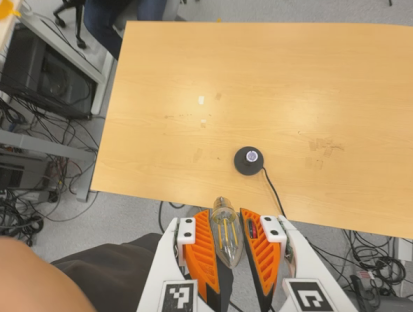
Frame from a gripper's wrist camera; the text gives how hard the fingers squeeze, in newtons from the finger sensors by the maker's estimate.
{"total": 14.0, "left": 14.9, "right": 13.0}